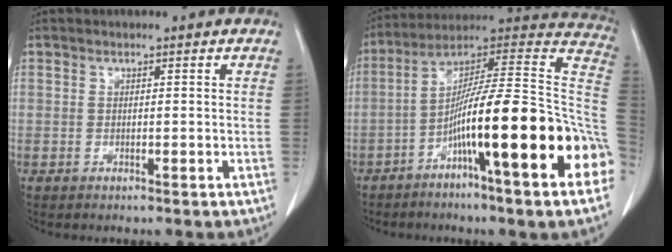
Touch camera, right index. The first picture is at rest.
{"total": 27.2, "force": [-8.7, 1.1, 25.7], "torque": [-0.303, 0.007, -0.148]}